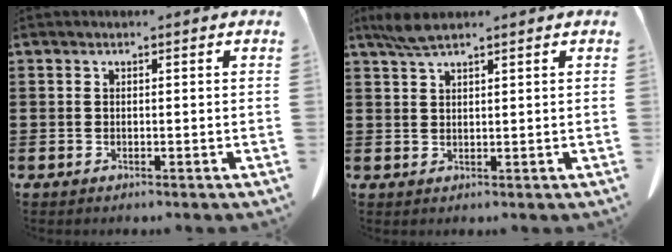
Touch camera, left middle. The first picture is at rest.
{"total": 3.2, "force": [2.3, 0.5, 2.2], "torque": [-0.049, 0.000, 0.044]}